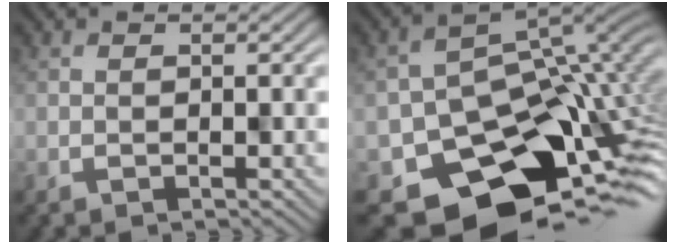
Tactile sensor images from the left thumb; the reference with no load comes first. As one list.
[{"total": 12.4, "force": [-5.1, 9.5, 6.0], "torque": [-0.099, -0.043, -0.070]}]